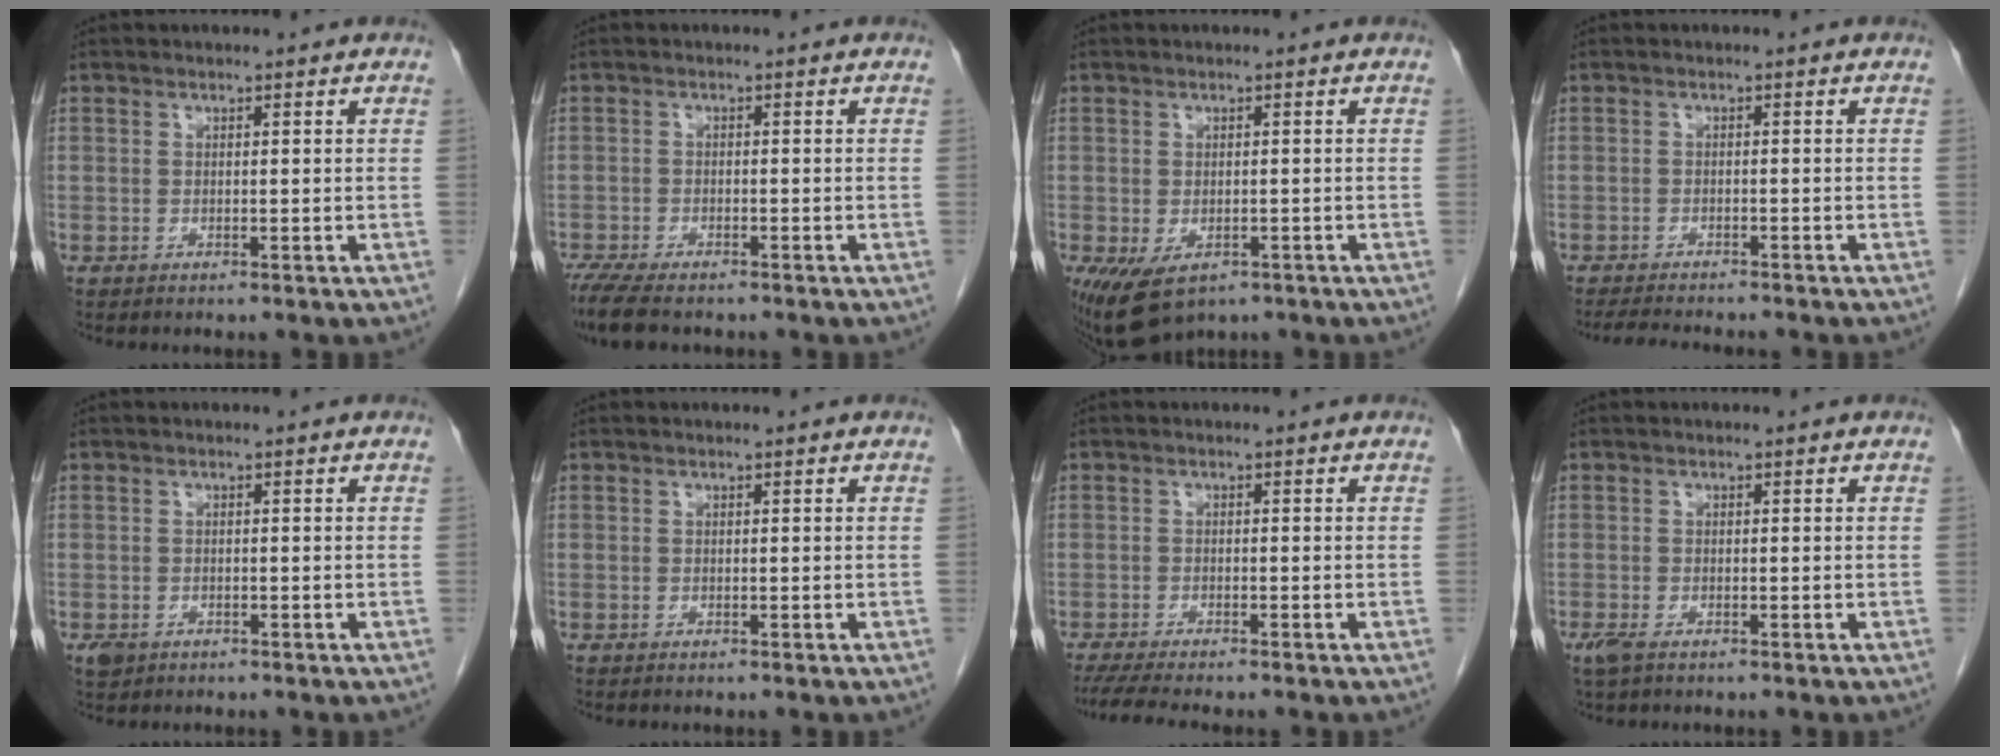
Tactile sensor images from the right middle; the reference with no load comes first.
{"total": 7.3, "force": [-5.9, 2.0, 3.9], "torque": [-0.070, -0.016, -0.098]}
{"total": 6.2, "force": [-3.5, 3.5, 3.8], "torque": [-0.065, -0.010, -0.049]}
{"total": 7.3, "force": [-6.6, 1.0, 3.0], "torque": [-0.043, -0.012, -0.098]}
{"total": 1.7, "force": [-0.8, 1.3, 0.6], "torque": [-0.014, 0.001, -0.007]}
{"total": 0.0}
{"total": 6.1, "force": [-5.1, 0.3, 3.2], "torque": [-0.049, -0.014, -0.085]}
{"total": 2.1, "force": [-1.3, 0.9, 1.5], "torque": [-0.039, -0.007, -0.022]}